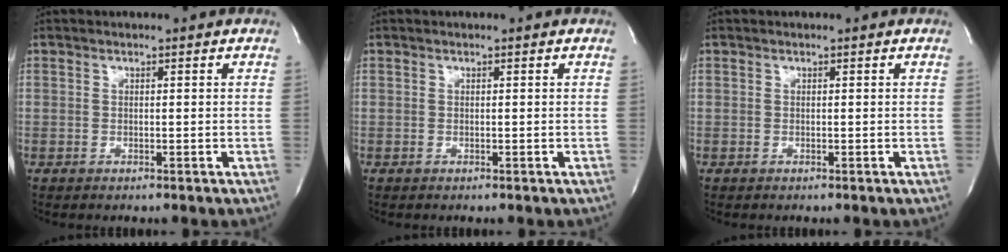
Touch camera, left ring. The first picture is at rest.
{"total": 0.0}
{"total": 0.0}